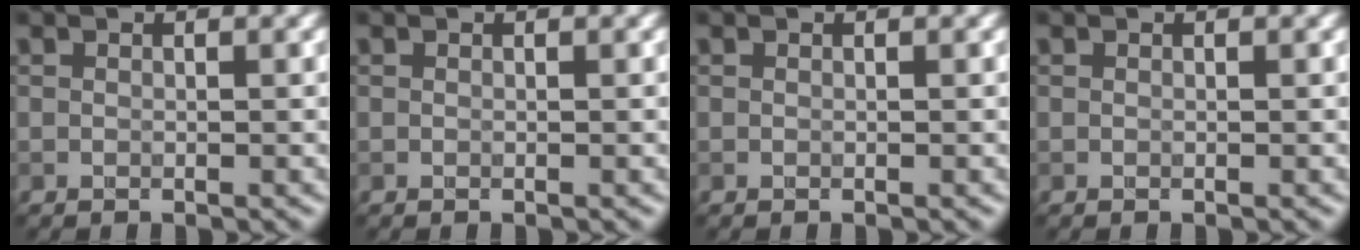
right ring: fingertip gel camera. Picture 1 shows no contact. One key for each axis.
{"total": 0.0}
{"total": 0.0}
{"total": 0.0}